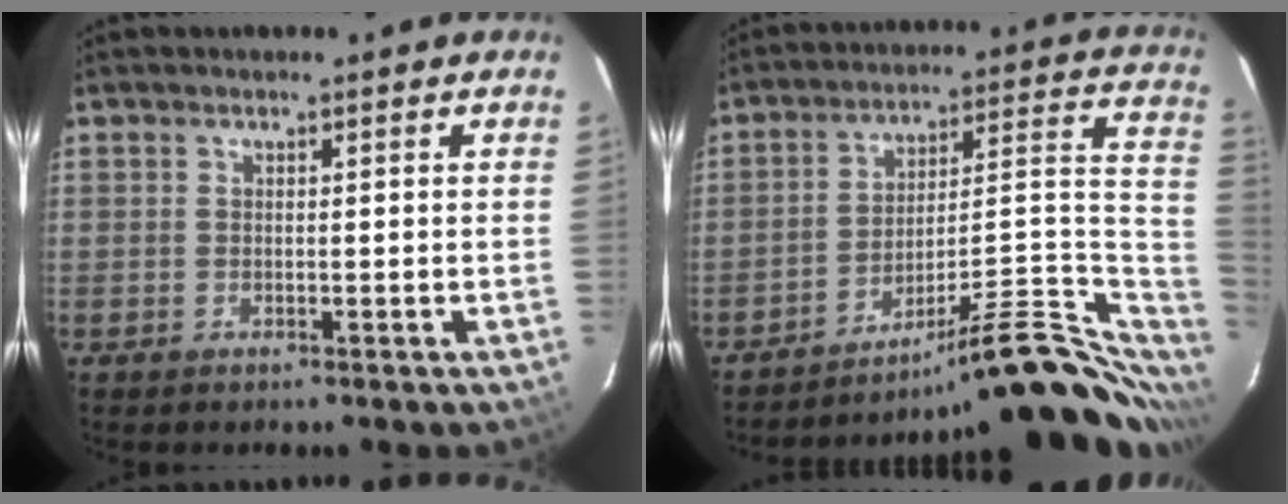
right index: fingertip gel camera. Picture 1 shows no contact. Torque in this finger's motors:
{"motor_torque": [1.03, -1.11, 0.42, 0.05]}